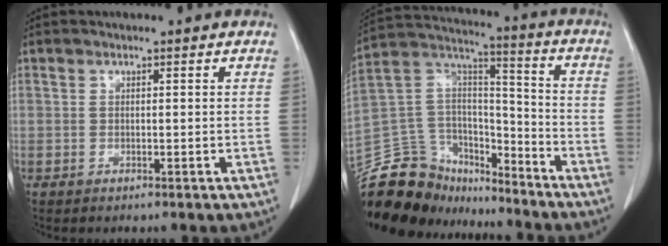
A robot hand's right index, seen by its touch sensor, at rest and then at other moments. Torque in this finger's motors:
{"motor_torque": [-0.36, -0.50, -0.45, -0.21]}